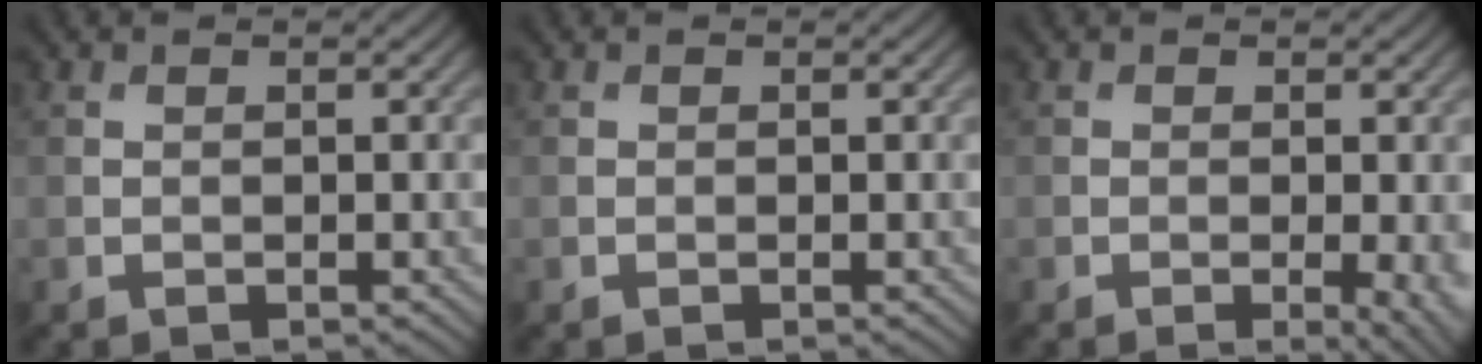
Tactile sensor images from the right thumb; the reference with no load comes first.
{"total": 0.0}
{"total": 2.5, "force": [-0.5, 0.5, 2.4], "torque": [-0.033, -0.008, -0.007]}